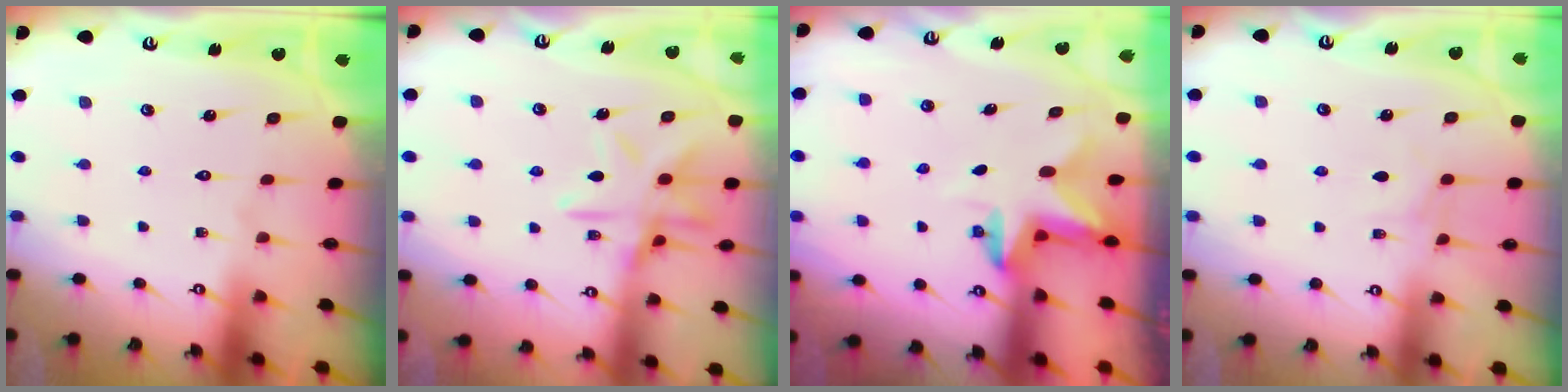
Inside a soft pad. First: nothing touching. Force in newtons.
{"total": 13.1, "press": 13.1, "slide": 0.9}
{"total": 2.7, "press": 2.6, "slide": 0.5}
{"total": 4.8, "press": 4.8, "slide": 0.6}